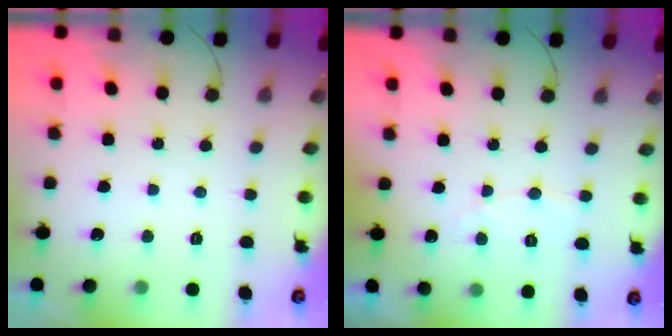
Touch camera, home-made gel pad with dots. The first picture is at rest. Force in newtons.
{"total": 3.2, "press": 3.2, "slide": 0.2}